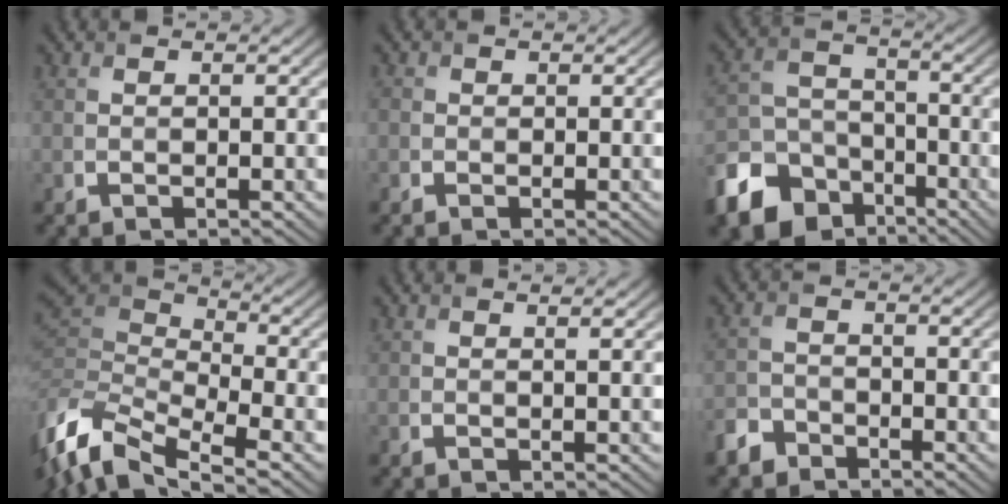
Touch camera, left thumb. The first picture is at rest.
{"total": 1.0, "force": [-0.2, 1.0, 0.1], "torque": [0.002, -0.006, -0.007]}
{"total": 12.0, "force": [-7.1, 8.2, 5.1], "torque": [-0.146, -0.033, -0.136]}
{"total": 11.0, "force": [-4.5, 5.2, 8.5], "torque": [-0.208, 0.004, -0.098]}
{"total": 1.2, "force": [0.9, 0.1, 0.8], "torque": [-0.014, 0.003, 0.012]}
{"total": 3.2, "force": [-2.6, 1.7, 0.9], "torque": [-0.019, -0.003, -0.066]}